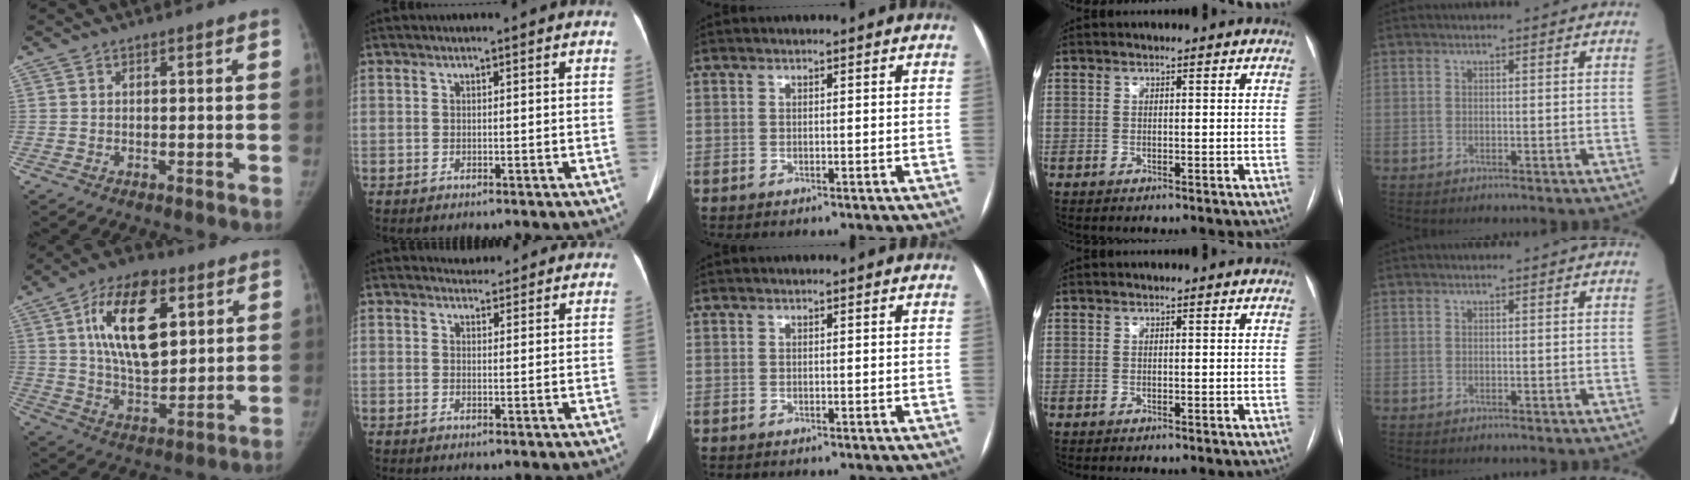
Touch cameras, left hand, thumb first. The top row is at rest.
{"thumb": {"total": 19.3, "force": [6.6, 10.0, 15.1], "torque": [-0.220, -0.023, 0.114]}, "index": {"total": 6.8, "force": [6.5, 1.9, 0.9], "torque": [0.005, 0.010, 0.060]}}